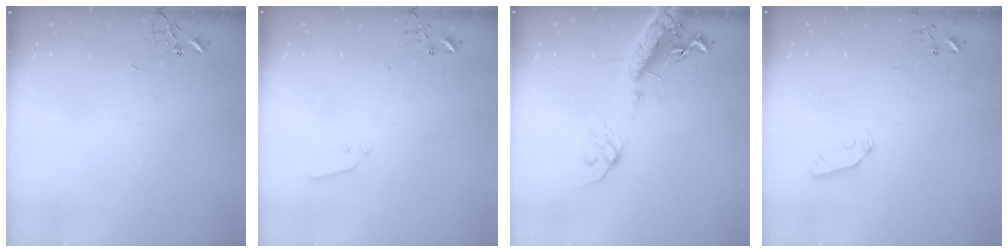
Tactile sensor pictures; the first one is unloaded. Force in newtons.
{"total": 3.0, "press": 3.0, "slide": 0.3}
{"total": 16.6, "press": 16.1, "slide": 4.0}
{"total": 3.8, "press": 3.7, "slide": 0.5}